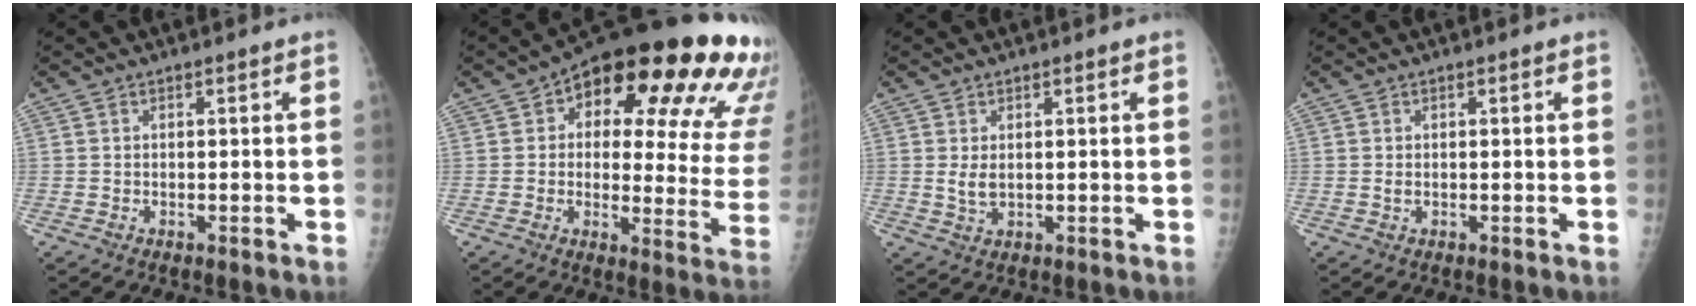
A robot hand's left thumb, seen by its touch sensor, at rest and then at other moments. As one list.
[{"total": 26.6, "force": [12.4, 10.4, 21.1], "torque": [-0.224, -0.010, 0.154]}, {"total": 2.7, "force": [0.6, 1.5, 2.2], "torque": [-0.035, -0.008, 0.016]}, {"total": 0.9, "force": [0.1, 0.5, 0.7], "torque": [-0.012, 0.003, 0.005]}]